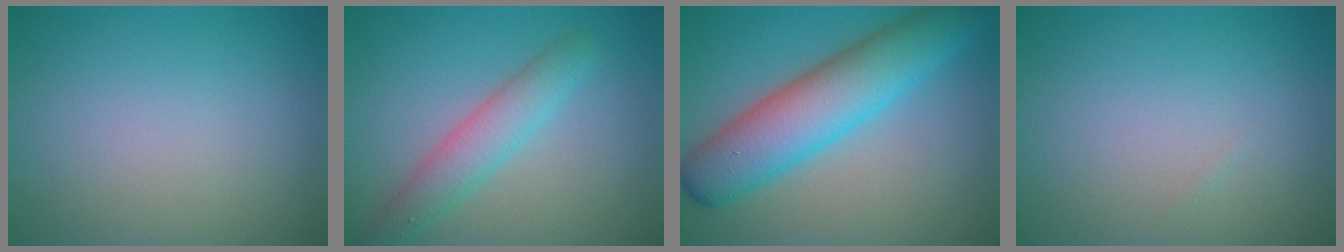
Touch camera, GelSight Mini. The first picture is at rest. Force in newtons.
{"total": 3.6, "press": 3.6, "slide": 0.0}
{"total": 8.3, "press": 8.3, "slide": 0.1}
{"total": 0.0}